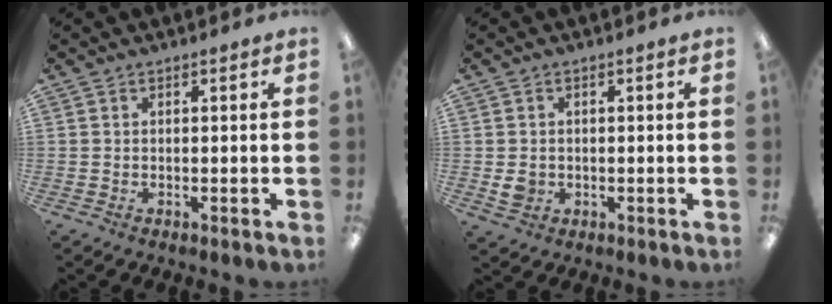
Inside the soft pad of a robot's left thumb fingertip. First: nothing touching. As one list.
[{"total": 3.3, "force": [-0.3, 2.8, 1.7], "torque": [-0.012, -0.001, -0.006]}]